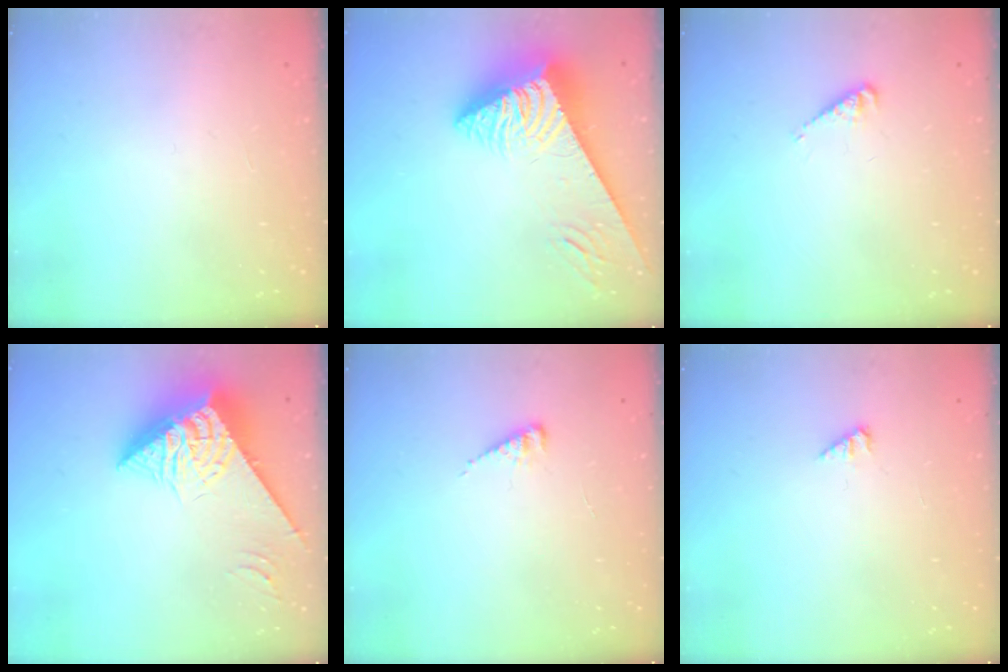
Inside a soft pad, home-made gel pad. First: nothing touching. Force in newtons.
{"total": 8.9, "press": 8.9, "slide": 1.1}
{"total": 1.7, "press": 1.7, "slide": 0.4}
{"total": 7.2, "press": 7.2, "slide": 0.6}
{"total": 4.3, "press": 4.2, "slide": 0.5}
{"total": 1.9, "press": 1.9, "slide": 0.3}